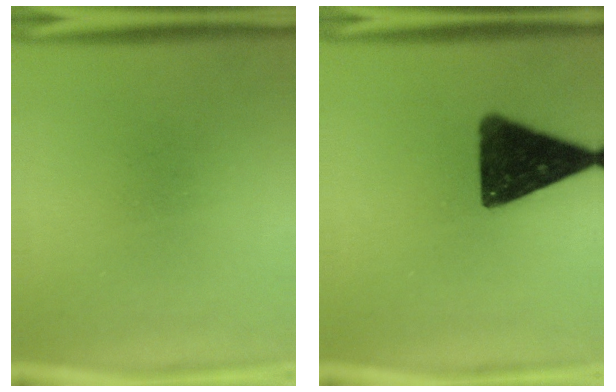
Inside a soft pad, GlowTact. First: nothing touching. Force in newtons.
{"total": 14.3}